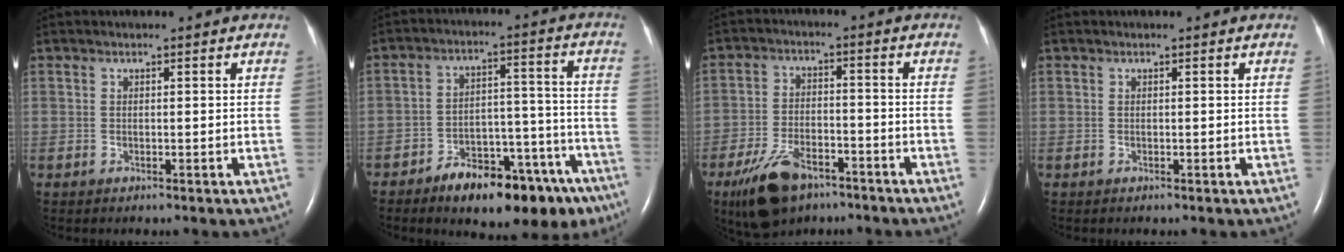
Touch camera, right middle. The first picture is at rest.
{"total": 17.2, "force": [-12.6, 6.6, 9.7], "torque": [-0.084, 0.054, -0.180]}
{"total": 9.6, "force": [-6.4, 4.2, 5.8], "torque": [-0.122, -0.011, -0.111]}
{"total": 0.0}